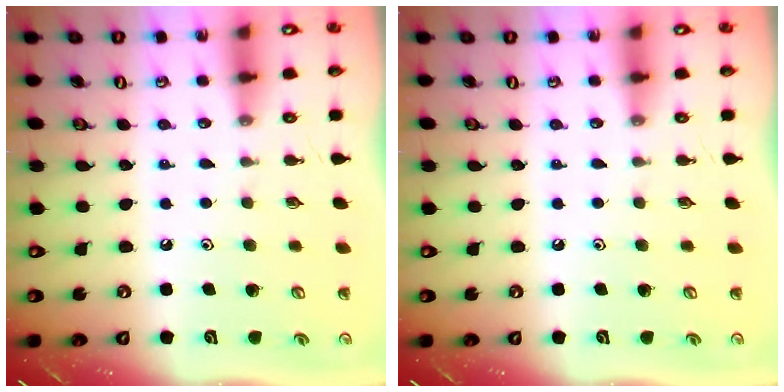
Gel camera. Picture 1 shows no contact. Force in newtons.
{"total": 0.0}